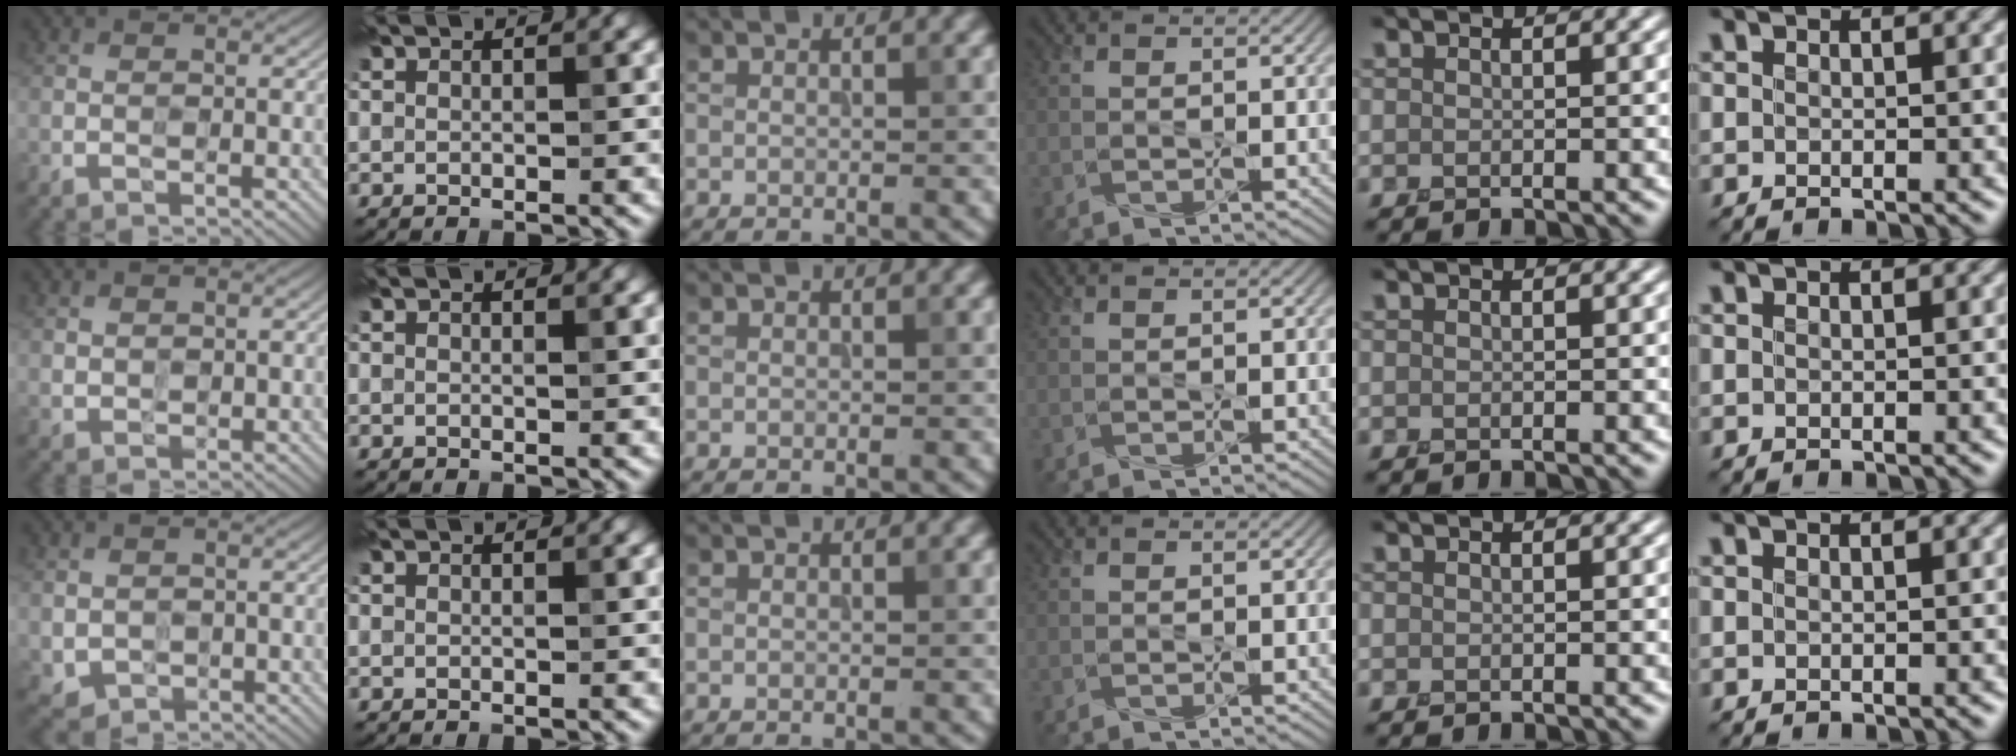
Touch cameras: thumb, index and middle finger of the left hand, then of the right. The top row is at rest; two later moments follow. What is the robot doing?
{"motion": "screw", "object": "spray bottle"}